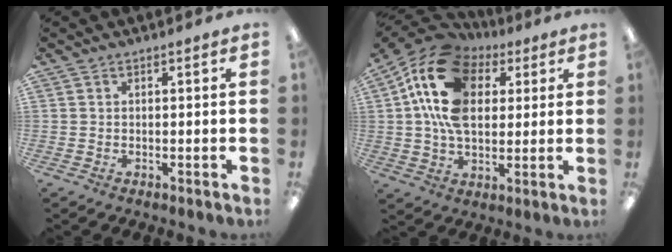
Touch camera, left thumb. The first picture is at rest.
{"total": 19.1, "force": [6.2, 13.2, 12.4], "torque": [-0.244, -0.007, 0.112]}